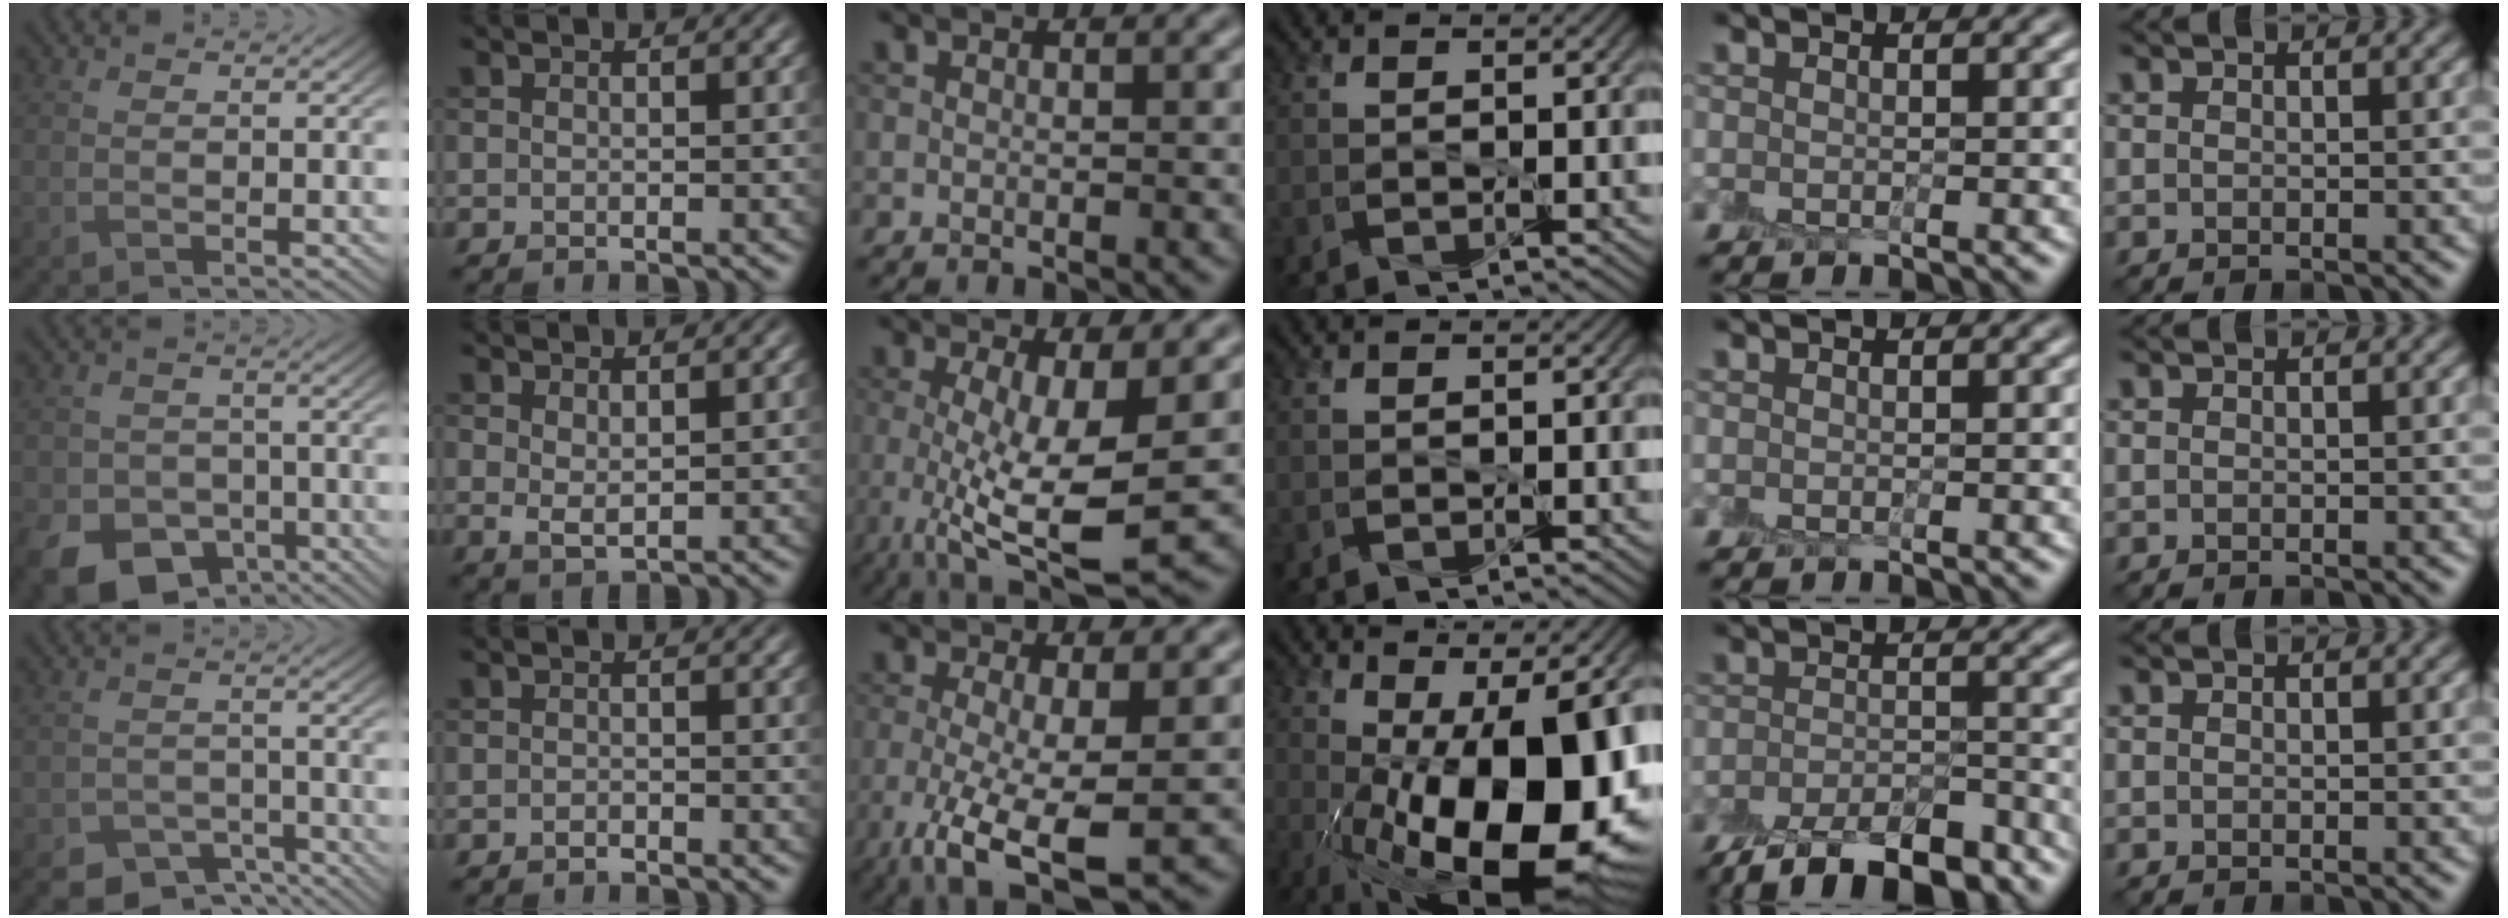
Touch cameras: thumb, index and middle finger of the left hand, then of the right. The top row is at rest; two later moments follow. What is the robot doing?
{"motion": "peel", "object": "envelope seal"}